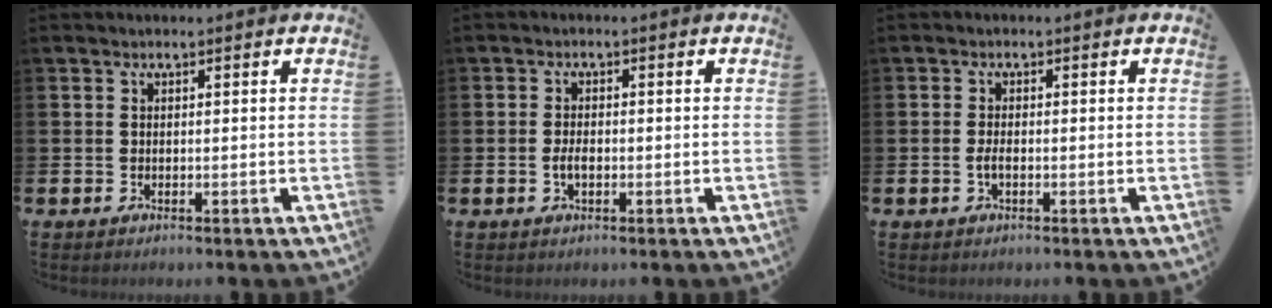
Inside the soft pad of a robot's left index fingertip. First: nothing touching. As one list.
[{"total": 2.1, "force": [-0.5, 1.1, 1.7], "torque": [-0.028, 0.000, -0.011]}, {"total": 1.3, "force": [-0.5, 0.4, 1.2], "torque": [-0.018, -0.001, -0.011]}]